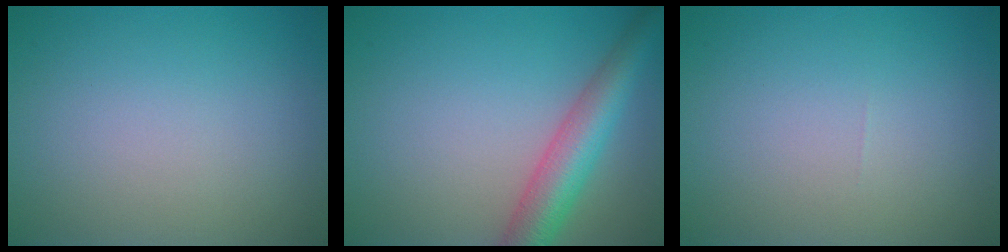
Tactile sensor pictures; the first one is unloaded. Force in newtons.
{"total": 5.3, "press": 5.3, "slide": 0.2}
{"total": 0.0}